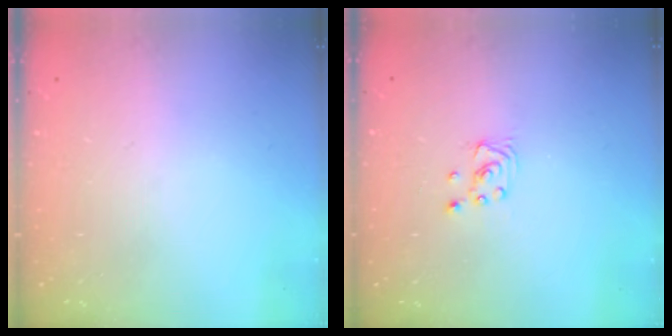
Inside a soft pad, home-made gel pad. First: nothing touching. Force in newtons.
{"total": 2.3, "press": 2.3, "slide": 0.2}